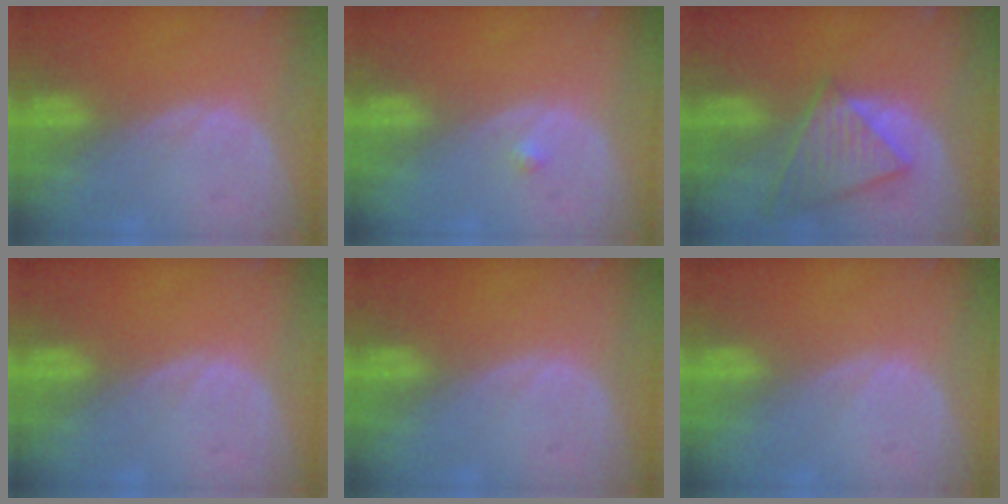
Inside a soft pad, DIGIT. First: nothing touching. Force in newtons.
{"total": 0.7, "press": 0.7, "slide": 0.1}
{"total": 8.0, "press": 7.2, "slide": 3.6}
{"total": 0.0}
{"total": 0.0}
{"total": 0.0}